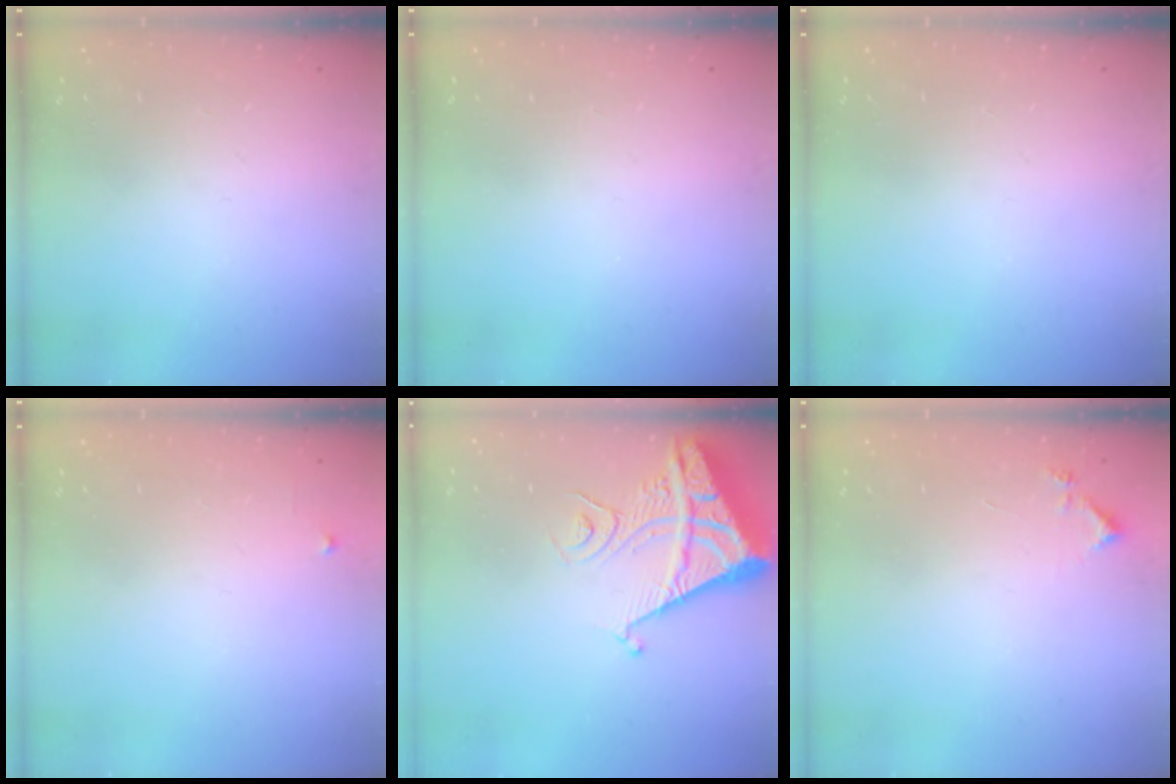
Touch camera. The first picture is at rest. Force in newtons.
{"total": 0.0}
{"total": 0.0}
{"total": 2.4, "press": 2.3, "slide": 0.4}
{"total": 10.0, "press": 9.9, "slide": 1.3}
{"total": 4.9, "press": 4.8, "slide": 0.5}